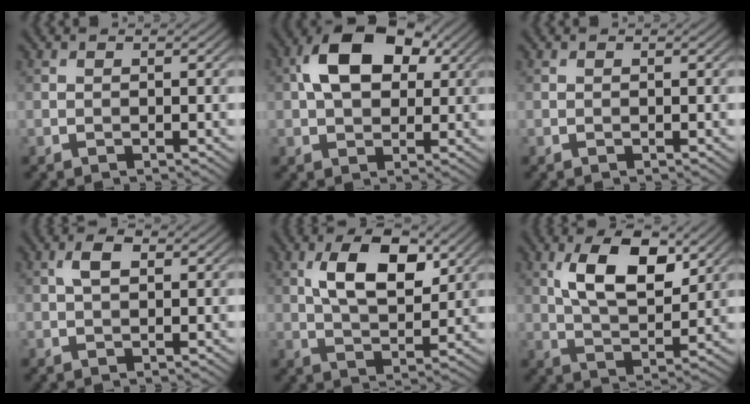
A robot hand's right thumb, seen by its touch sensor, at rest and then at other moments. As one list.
[{"total": 10.5, "force": [2.7, 6.6, 7.7], "torque": [-0.150, 0.019, 0.039]}, {"total": 0.0}, {"total": 2.6, "force": [0.8, 1.3, 2.2], "torque": [-0.044, 0.007, 0.012]}, {"total": 9.0, "force": [3.2, 4.2, 7.3], "torque": [-0.131, 0.006, 0.056]}, {"total": 10.0, "force": [3.9, 4.5, 8.0], "torque": [-0.147, 0.004, 0.073]}]